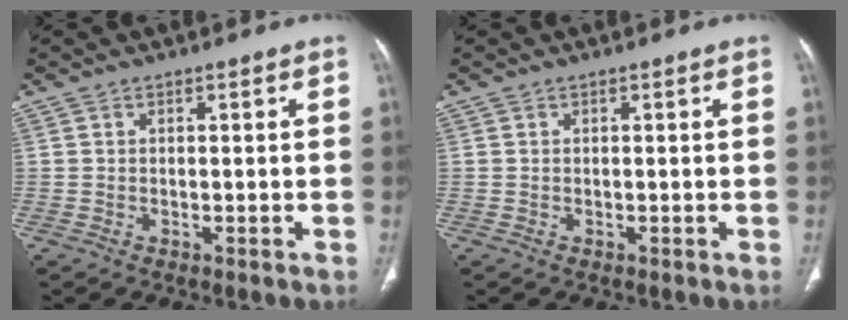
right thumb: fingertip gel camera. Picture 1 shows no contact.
{"total": 0.0}